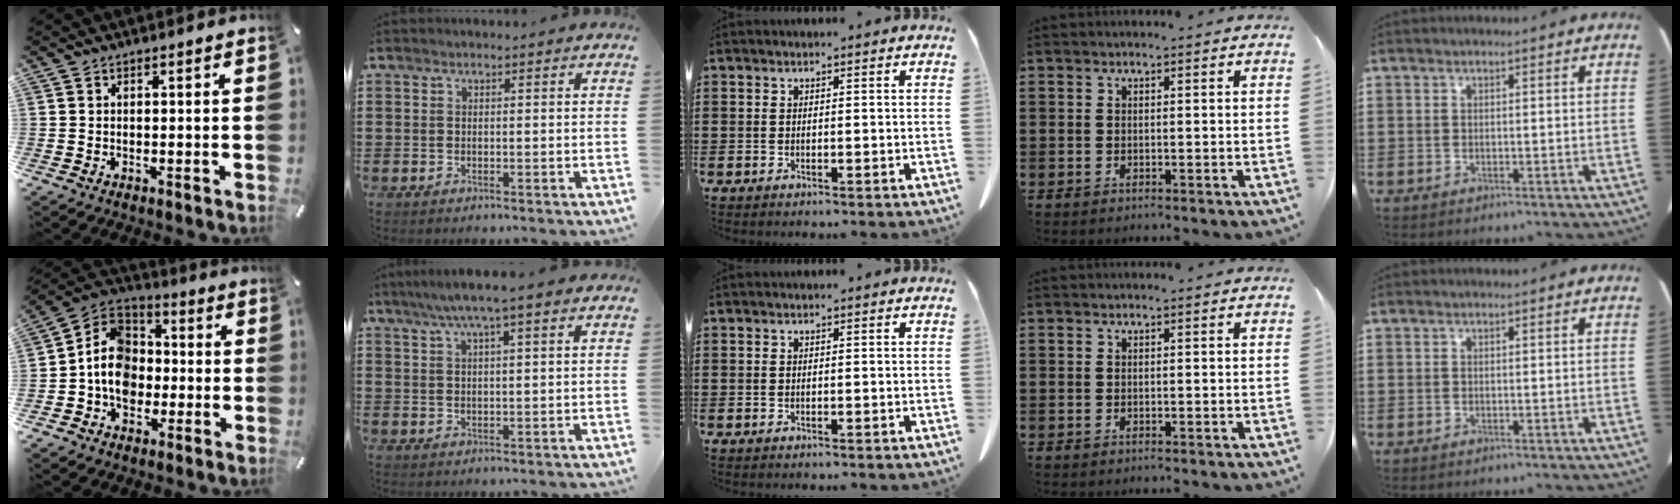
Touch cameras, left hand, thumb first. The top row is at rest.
{"thumb": {"total": 11.4, "force": [-3.2, 9.4, 5.5], "torque": [-0.136, 0.023, -0.063]}, "index": {"total": 4.8, "force": [3.1, 0.2, 3.6], "torque": [-0.077, 0.003, 0.053]}}